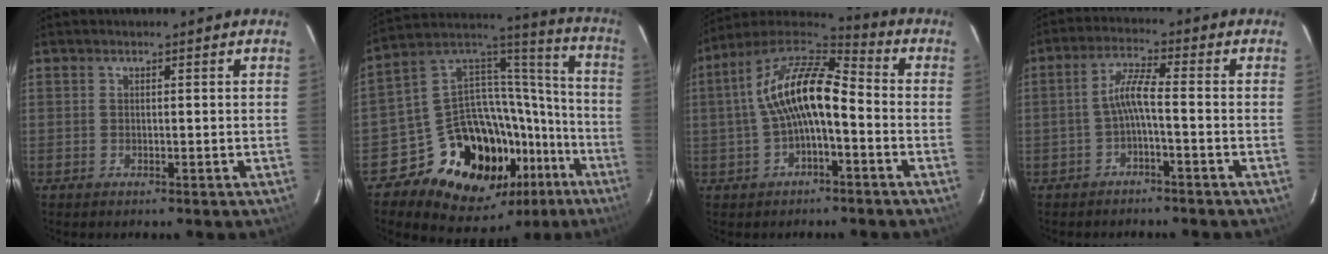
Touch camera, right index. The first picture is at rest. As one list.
[{"total": 24.5, "force": [-13.7, 17.1, 11.0], "torque": [-0.194, 0.079, -0.188]}, {"total": 13.5, "force": [-1.5, 5.1, 12.4], "torque": [-0.237, 0.022, -0.032]}, {"total": 4.2, "force": [-1.7, 0.2, 3.9], "torque": [-0.089, 0.012, -0.032]}]